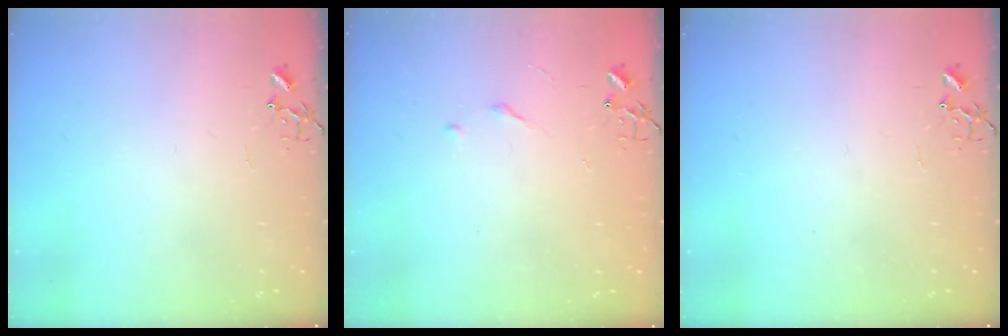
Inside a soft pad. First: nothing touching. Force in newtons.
{"total": 2.7, "press": 2.7, "slide": 0.4}
{"total": 0.0}